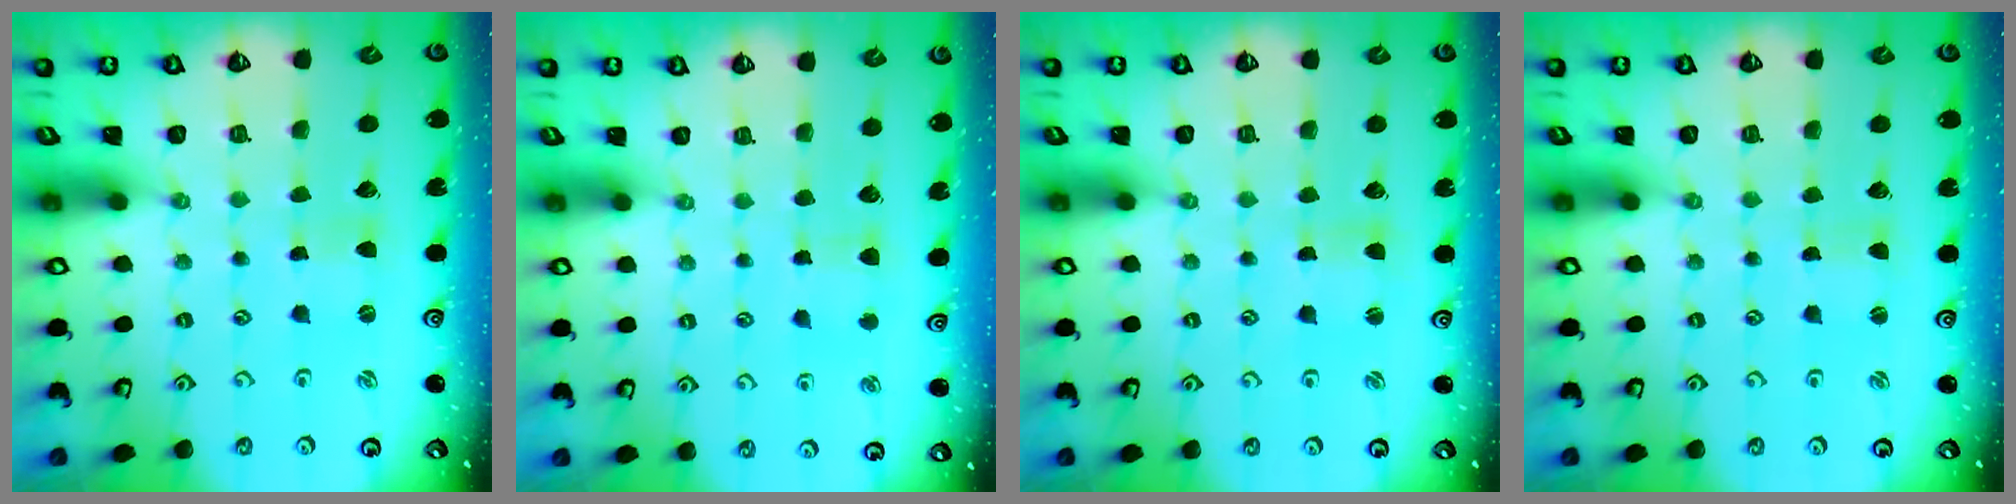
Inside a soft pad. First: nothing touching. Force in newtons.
{"total": 3.3, "press": 3.3, "slide": 0.6}
{"total": 1.2, "press": 1.2, "slide": 0.3}
{"total": 0.8, "press": 0.8, "slide": 0.0}